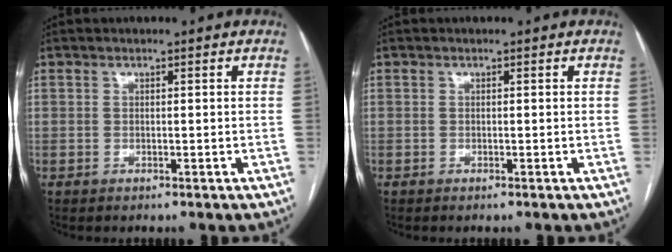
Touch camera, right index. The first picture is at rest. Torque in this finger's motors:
{"motor_torque": [0.16, 0.10, -0.02, -0.01]}